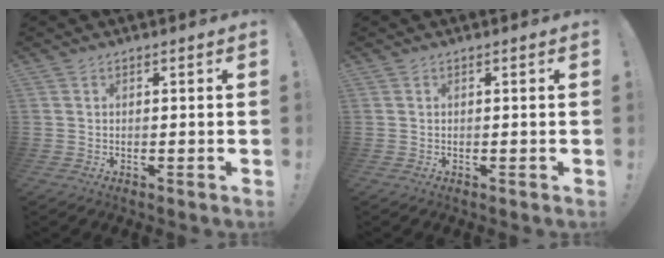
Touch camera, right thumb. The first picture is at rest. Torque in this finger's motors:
{"motor_torque": [0.00, 0.00, 0.14, -0.09, 0.01]}